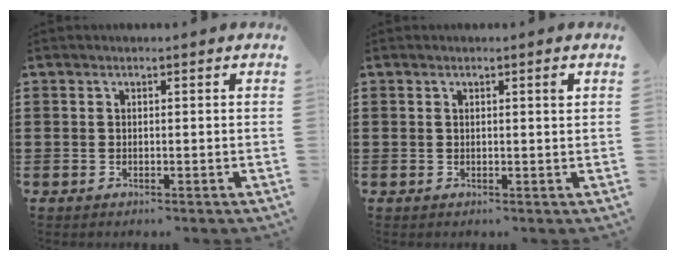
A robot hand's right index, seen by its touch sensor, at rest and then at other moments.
{"total": 1.3, "force": [0.5, 0.0, 1.2], "torque": [-0.014, -0.002, 0.006]}